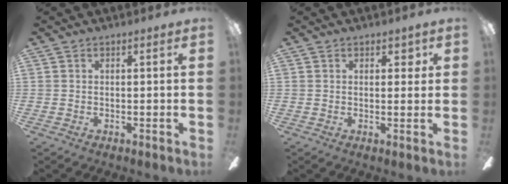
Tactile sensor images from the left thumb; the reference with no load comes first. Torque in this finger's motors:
{"motor_torque": [0.03, -0.21, -0.45, 0.18, -0.02]}